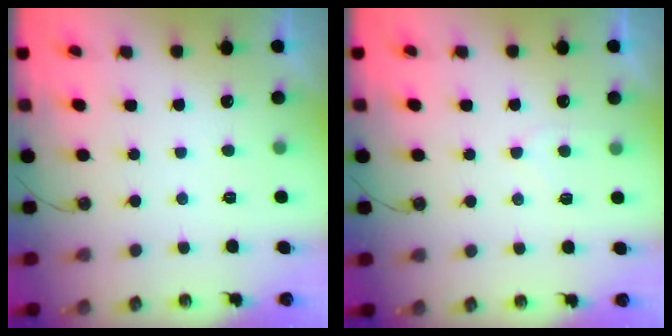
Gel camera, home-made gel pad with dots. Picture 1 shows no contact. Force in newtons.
{"total": 5.9, "press": 5.9, "slide": 0.7}